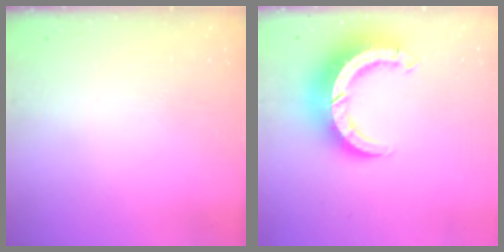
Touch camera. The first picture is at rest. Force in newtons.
{"total": 12.6, "press": 12.6, "slide": 1.4}